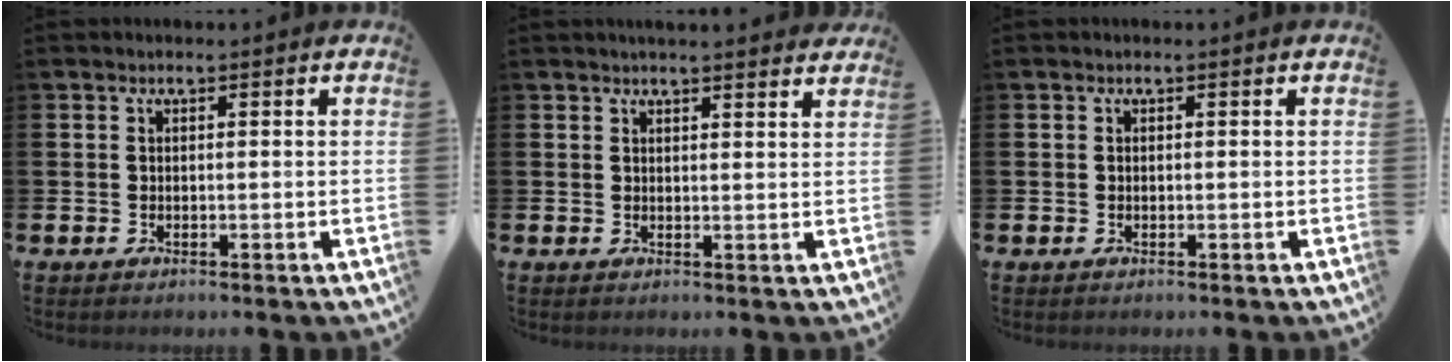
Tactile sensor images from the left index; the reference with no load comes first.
{"total": 2.7, "force": [2.7, -0.1, 0.2], "torque": [0.003, -0.017, 0.047]}
{"total": 0.0}